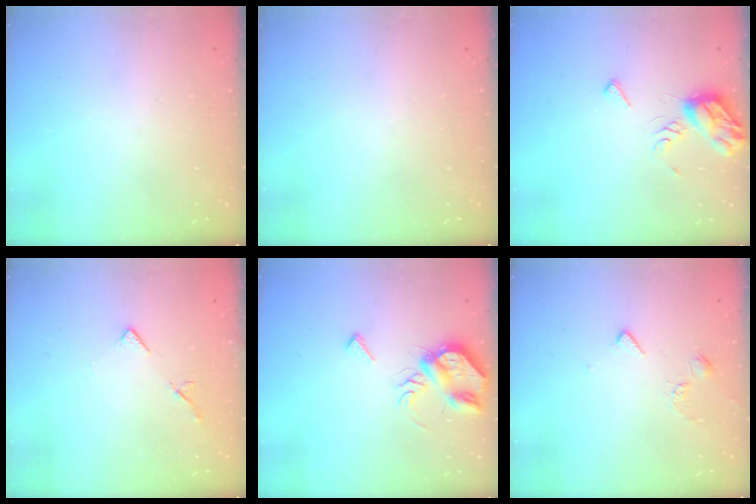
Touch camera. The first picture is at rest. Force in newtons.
{"total": 0.0}
{"total": 8.3, "press": 8.3, "slide": 0.4}
{"total": 5.4, "press": 5.3, "slide": 0.7}
{"total": 10.1, "press": 10.1, "slide": 0.8}
{"total": 3.8, "press": 3.8, "slide": 0.6}